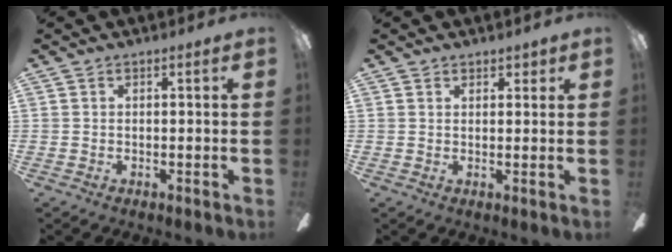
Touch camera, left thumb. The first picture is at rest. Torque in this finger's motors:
{"motor_torque": [-0.01, -0.15, -0.25, 0.03, 0.05]}